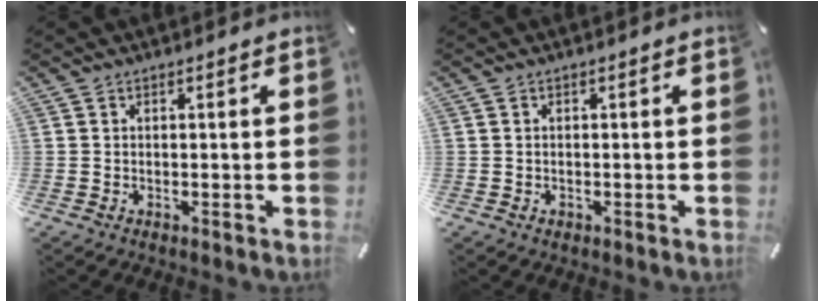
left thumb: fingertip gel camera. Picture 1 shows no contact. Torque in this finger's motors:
{"motor_torque": [-0.01, 0.02, 0.03, -0.04, 0.00]}